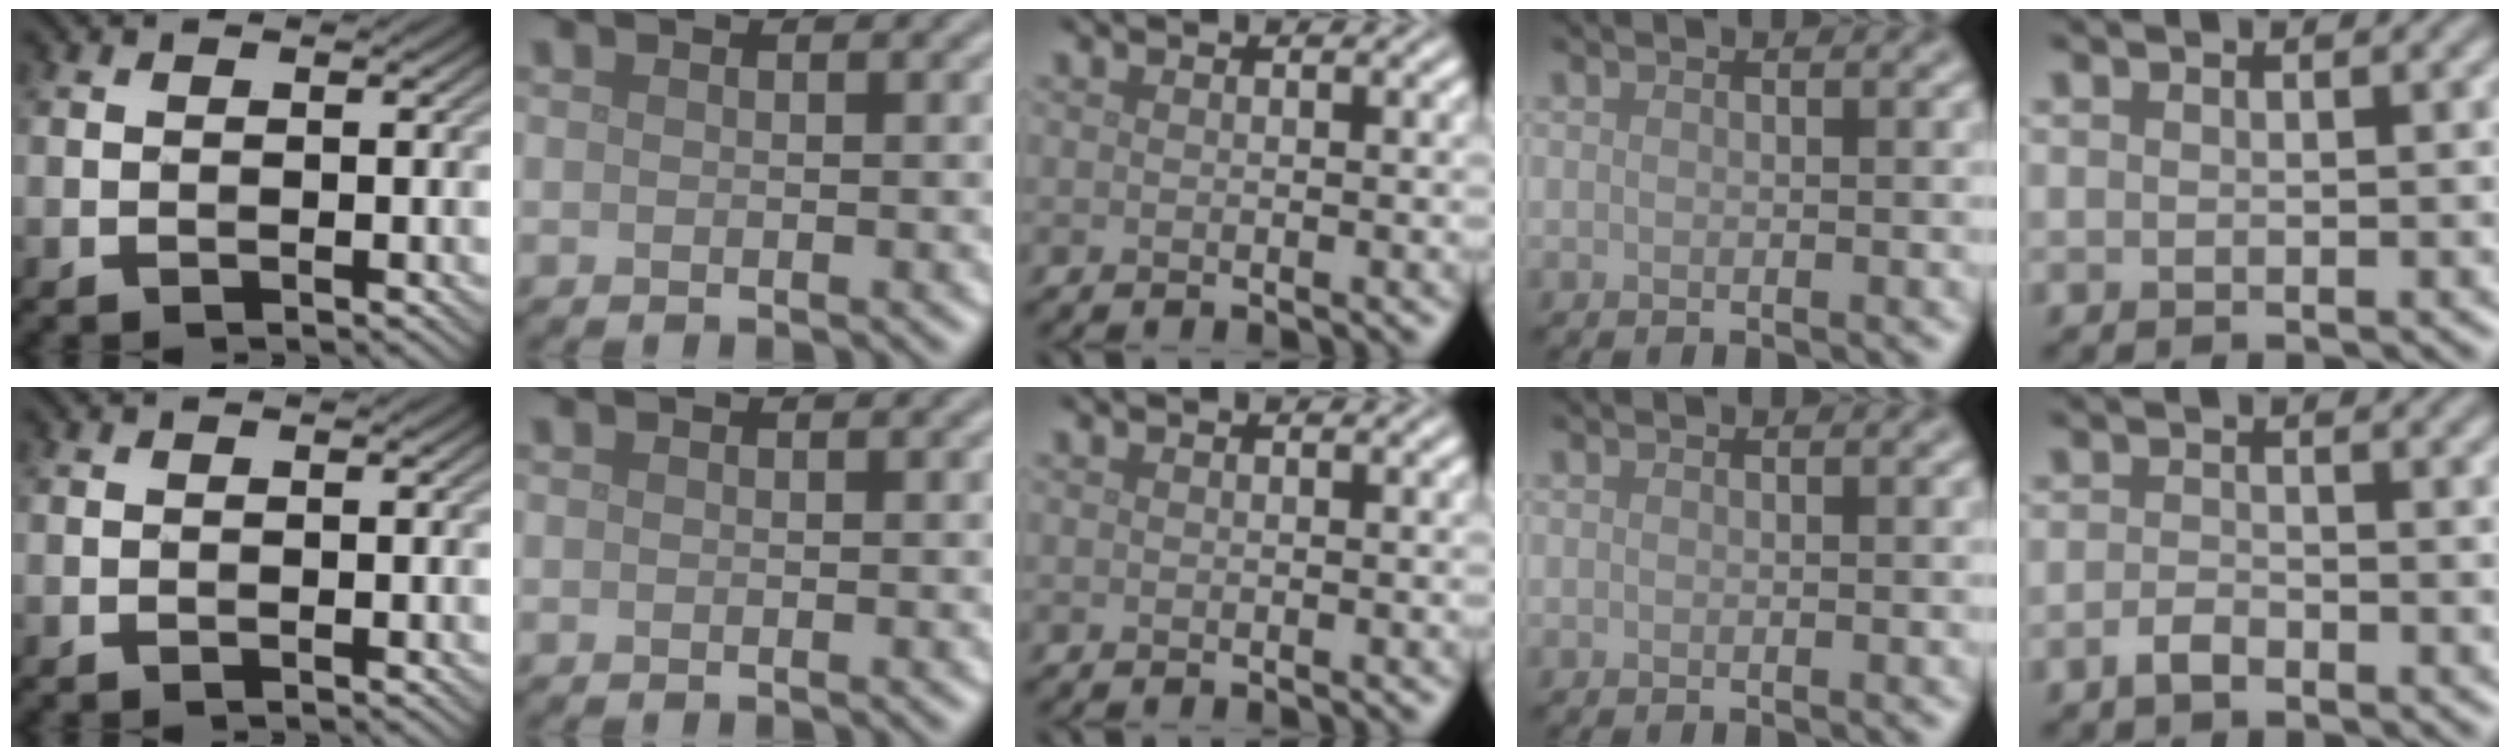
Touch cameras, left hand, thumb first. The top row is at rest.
{"little": {"total": 1.5, "force": [-1.2, 0.5, 0.7], "torque": [-0.015, 0.002, -0.028]}}